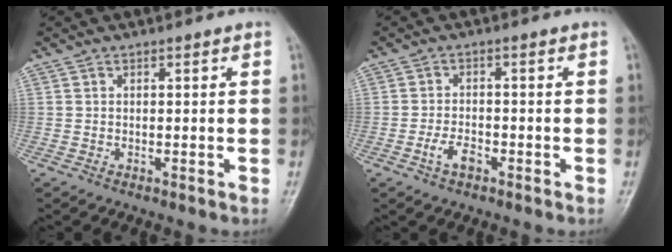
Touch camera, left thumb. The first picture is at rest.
{"total": 3.4, "force": [-1.7, 1.8, 2.3], "torque": [-0.045, 0.012, -0.033]}